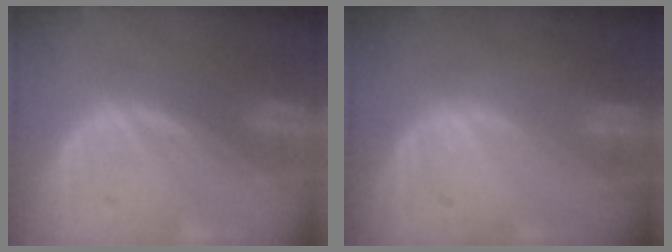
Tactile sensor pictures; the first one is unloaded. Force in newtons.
{"total": 0.0}